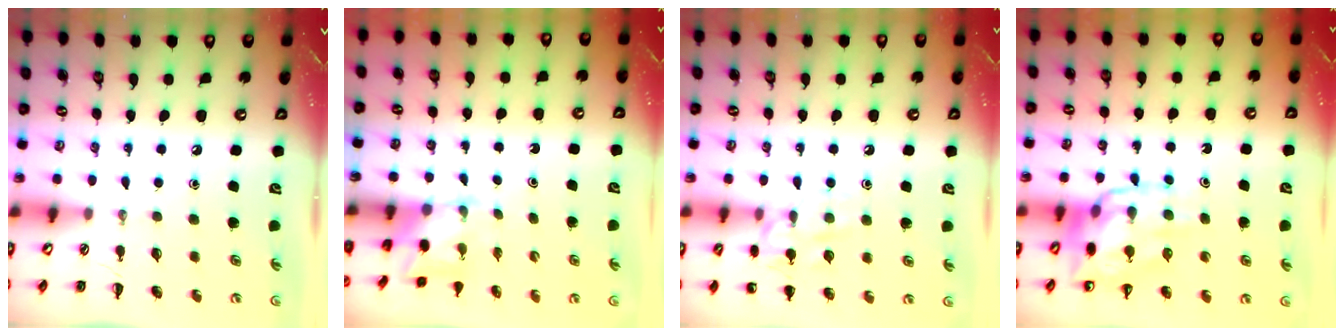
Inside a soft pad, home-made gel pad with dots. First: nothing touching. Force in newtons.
{"total": 1.7, "press": 1.6, "slide": 0.6}
{"total": 11.1, "press": 11.0, "slide": 1.2}
{"total": 12.9, "press": 12.5, "slide": 3.1}